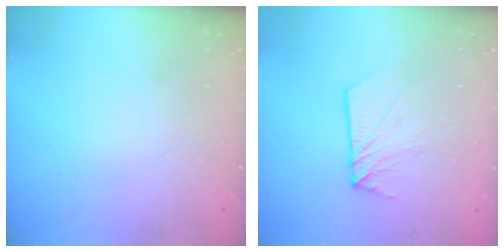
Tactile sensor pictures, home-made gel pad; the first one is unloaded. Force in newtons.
{"total": 5.5, "press": 5.5, "slide": 0.1}